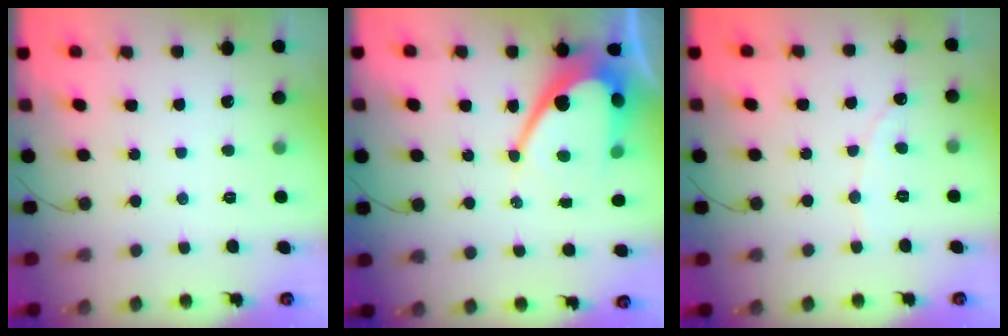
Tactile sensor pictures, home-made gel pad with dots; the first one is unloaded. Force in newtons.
{"total": 13.7, "press": 13.6, "slide": 1.2}
{"total": 1.9, "press": 1.9, "slide": 0.1}